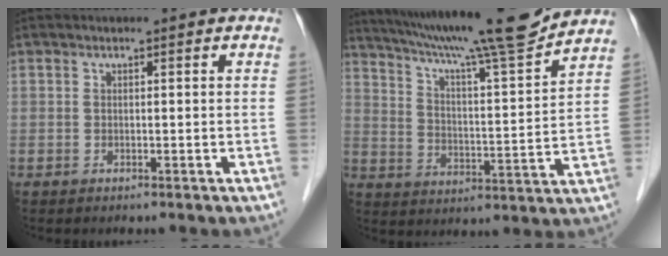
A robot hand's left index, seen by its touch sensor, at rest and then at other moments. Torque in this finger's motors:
{"motor_torque": [0.87, -1.27, 0.67, 0.13]}